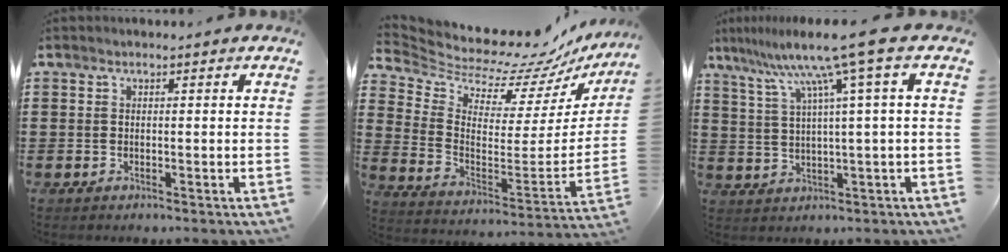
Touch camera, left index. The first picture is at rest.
{"total": 7.2, "force": [6.9, 1.4, 1.6], "torque": [-0.060, -0.076, 0.106]}
{"total": 9.8, "force": [5.2, -1.5, 8.2], "torque": [-0.172, -0.025, 0.079]}